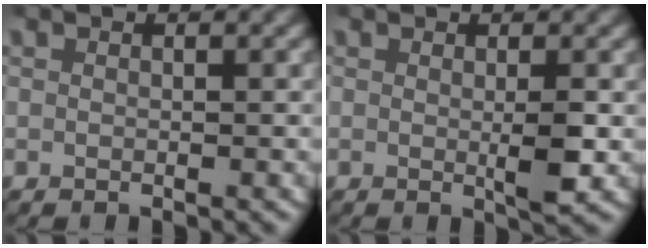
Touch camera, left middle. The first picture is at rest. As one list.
[{"total": 1.9, "force": [0.1, 0.1, 1.9], "torque": [-0.028, -0.007, 0.002]}]